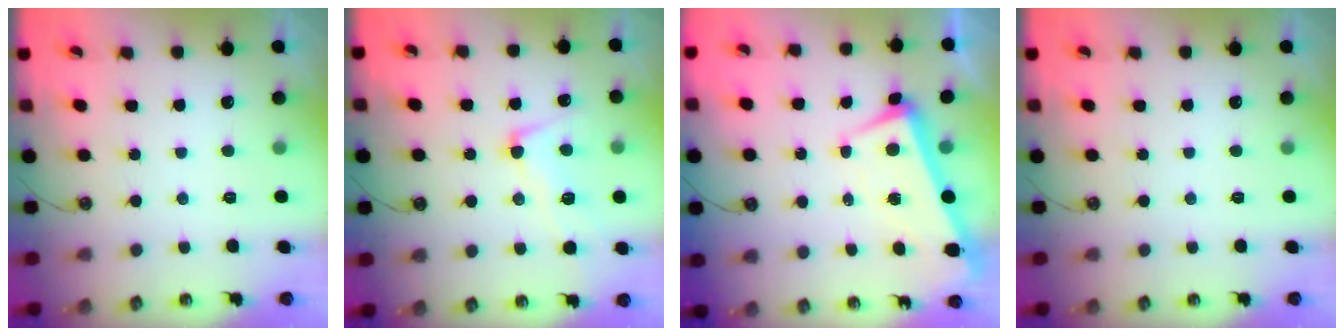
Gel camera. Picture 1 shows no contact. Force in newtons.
{"total": 3.9, "press": 3.7, "slide": 1.2}
{"total": 1.4, "press": 1.1, "slide": 0.8}
{"total": 0.0}